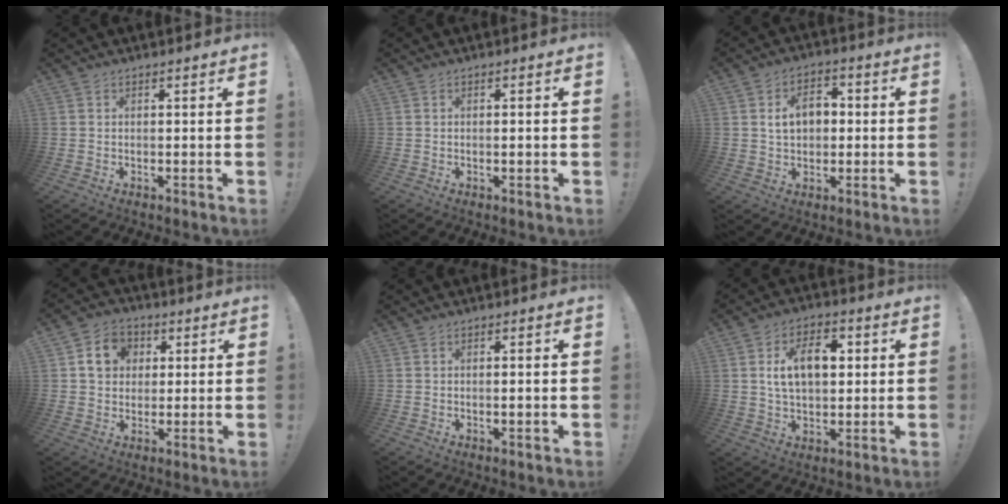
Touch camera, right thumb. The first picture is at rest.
{"total": 1.1, "force": [-0.2, -0.3, 1.0], "torque": [-0.010, -0.004, -0.006]}
{"total": 8.6, "force": [1.1, 6.4, 5.7], "torque": [-0.082, 0.008, 0.018]}
{"total": 9.1, "force": [2.5, 8.0, 3.6], "torque": [-0.051, 0.002, 0.051]}
{"total": 1.4, "force": [-0.2, -0.2, 1.4], "torque": [-0.015, -0.004, -0.006]}
{"total": 12.0, "force": [2.5, 7.4, 9.1], "torque": [-0.141, 0.012, 0.046]}